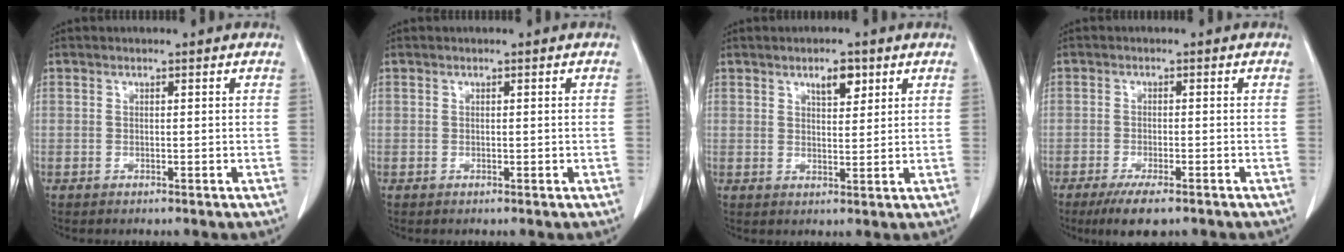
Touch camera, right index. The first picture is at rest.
{"total": 0.0}
{"total": 3.8, "force": [2.2, 1.5, 2.7], "torque": [-0.043, -0.001, 0.036]}
{"total": 5.5, "force": [-3.9, 1.3, 3.6], "torque": [-0.062, -0.010, -0.062]}